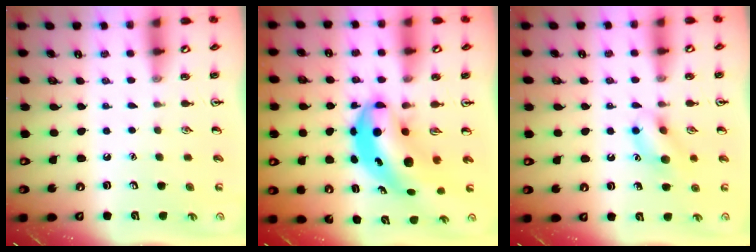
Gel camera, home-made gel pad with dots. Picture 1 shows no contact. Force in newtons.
{"total": 8.2, "press": 7.9, "slide": 2.3}
{"total": 11.0, "press": 10.9, "slide": 0.8}